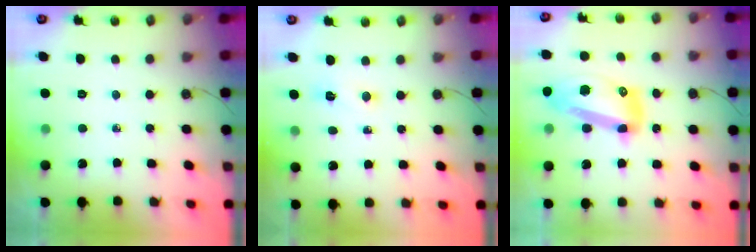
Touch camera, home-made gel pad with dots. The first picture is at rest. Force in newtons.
{"total": 2.0, "press": 2.0, "slide": 0.4}
{"total": 16.9, "press": 16.8, "slide": 2.1}